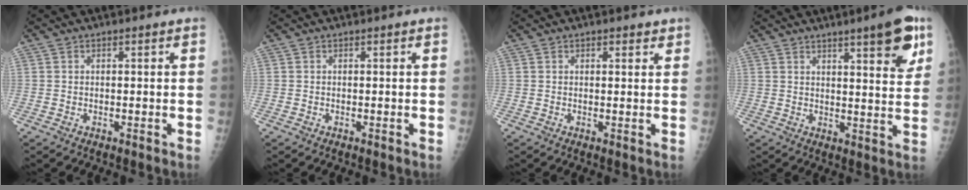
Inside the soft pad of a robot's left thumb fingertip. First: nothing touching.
{"total": 0.0}
{"total": 1.7, "force": [1.2, 0.8, 0.8], "torque": [0.000, -0.005, 0.012]}
{"total": 10.4, "force": [6.1, 2.0, 8.3], "torque": [-0.091, -0.031, 0.080]}